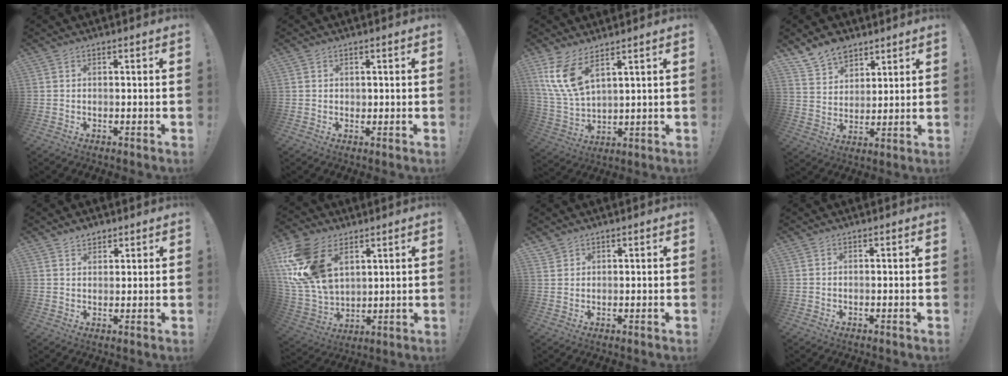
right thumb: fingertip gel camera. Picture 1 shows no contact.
{"total": 0.8, "force": [0.3, 0.8, 0.1], "torque": [-0.001, 0.001, 0.006]}
{"total": 11.1, "force": [6.6, 4.4, 7.8], "torque": [-0.169, -0.031, 0.125]}
{"total": 9.7, "force": [7.6, 5.7, 2.2], "torque": [-0.040, -0.054, 0.148]}
{"total": 3.0, "force": [2.5, 1.7, 0.4], "torque": [0.000, -0.014, 0.045]}
{"total": 21.1, "force": [8.7, 13.9, 13.3], "torque": [-0.268, -0.036, 0.169]}
{"total": 1.6, "force": [1.5, 0.6, 0.3], "torque": [-0.007, -0.008, 0.028]}
{"total": 0.0}